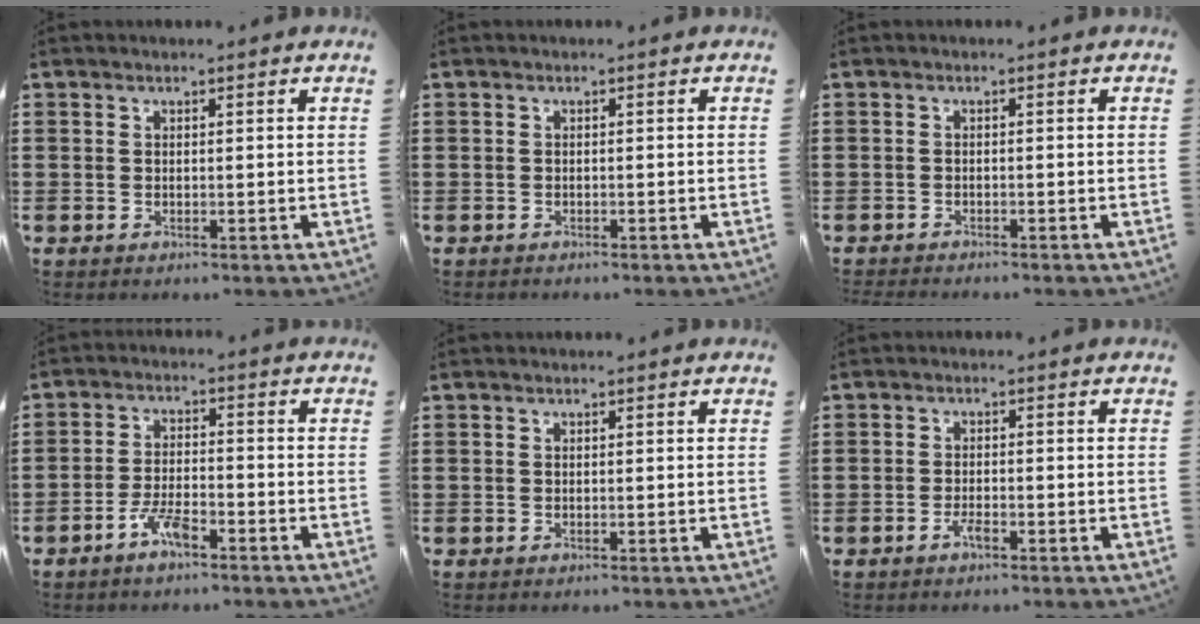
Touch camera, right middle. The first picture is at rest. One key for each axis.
{"total": 0.6, "fx": -0.5, "fy": 0.2, "fz": -0.1, "tx": 0.000, "ty": 0.002, "tz": -0.012}
{"total": 1.0, "fx": -1.0, "fy": 0.0, "fz": 0.1, "tx": -0.004, "ty": -0.001, "tz": -0.020}
{"total": 4.7, "fx": -3.4, "fy": 1.2, "fz": 3.0, "tx": -0.069, "ty": 0.003, "tz": -0.068}
{"total": 0.0}
{"total": 1.9, "fx": -1.3, "fy": 0.6, "fz": 1.3, "tx": -0.032, "ty": -0.003, "tz": -0.027}